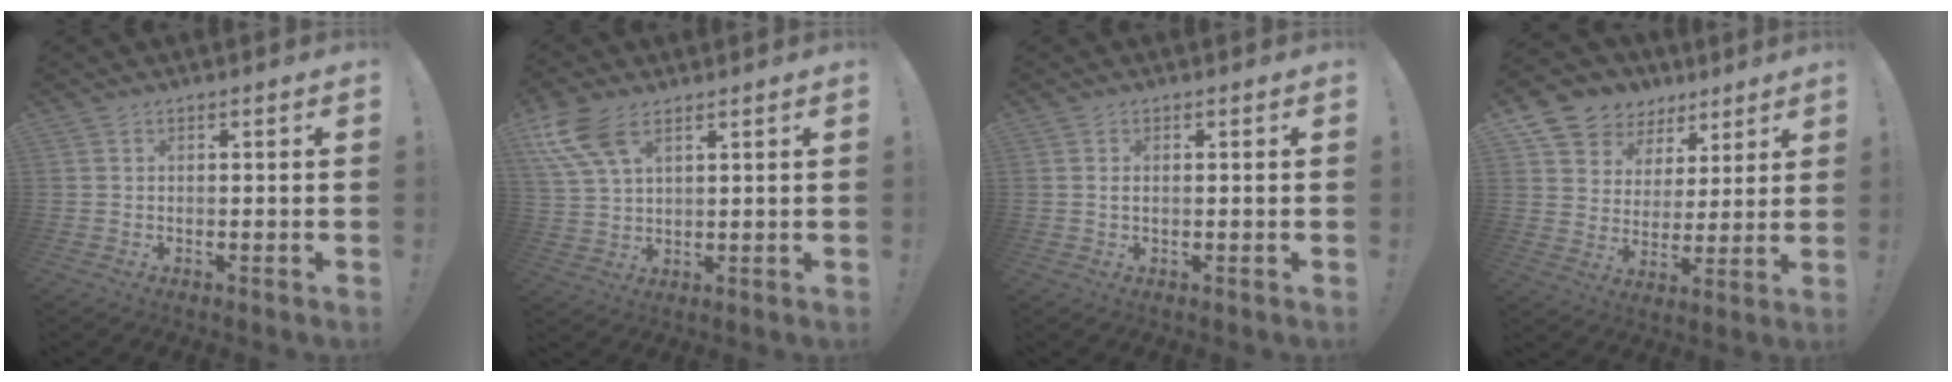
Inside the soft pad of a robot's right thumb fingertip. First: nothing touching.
{"total": 10.7, "force": [6.0, 5.1, 7.3], "torque": [-0.151, -0.020, 0.116]}
{"total": 1.1, "force": [0.0, 0.4, 1.0], "torque": [-0.014, 0.000, -0.002]}
{"total": 9.7, "force": [6.1, 7.3, 1.7], "torque": [-0.022, -0.053, 0.122]}